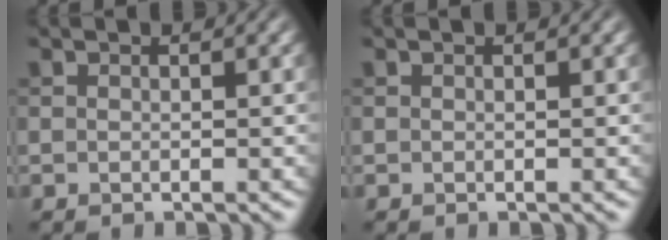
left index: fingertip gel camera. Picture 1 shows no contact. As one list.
[{"total": 0.0}]